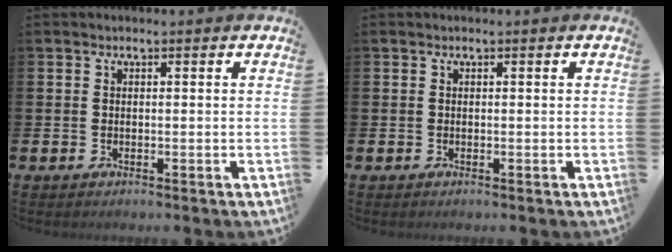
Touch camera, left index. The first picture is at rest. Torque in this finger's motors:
{"motor_torque": [-0.13, -0.03, 0.04, 0.02]}